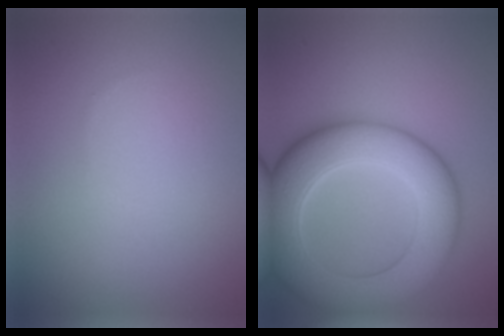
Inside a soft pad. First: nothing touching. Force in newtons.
{"total": 10.8, "press": 10.8, "slide": 0.3}